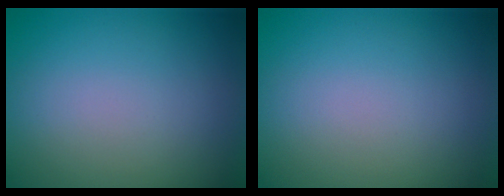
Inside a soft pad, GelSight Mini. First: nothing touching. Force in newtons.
{"total": 0.0}